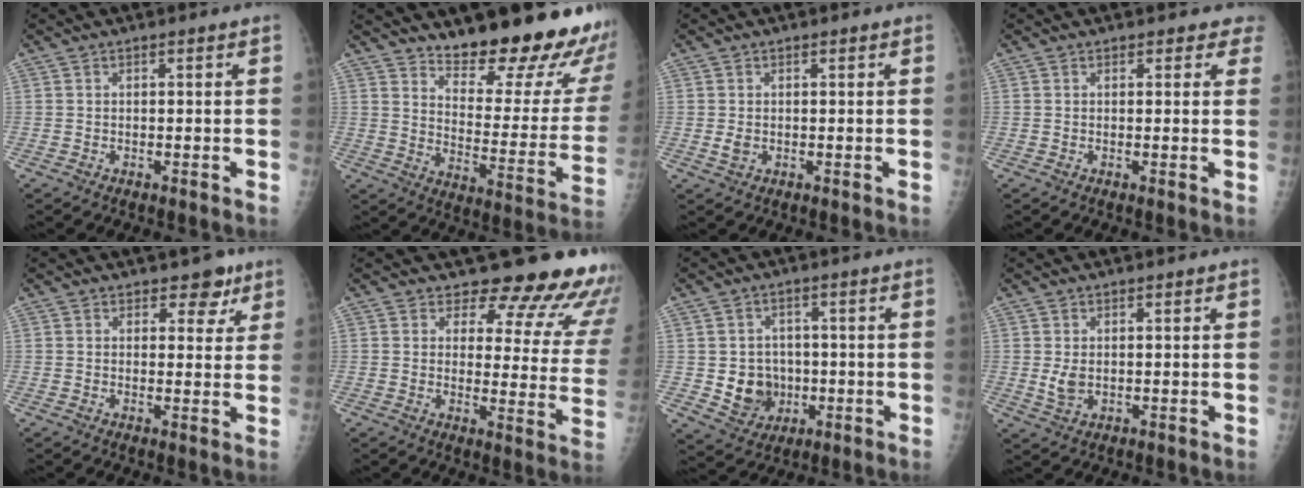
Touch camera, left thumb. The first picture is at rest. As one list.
[{"total": 23.6, "force": [18.5, 6.2, 13.2], "torque": [-0.143, -0.148, 0.248]}, {"total": 1.6, "force": [0.0, 1.2, 1.0], "torque": [-0.016, -0.002, 0.003]}, {"total": 3.0, "force": [2.5, 1.6, 0.2], "torque": [0.032, -0.010, 0.009]}, {"total": 4.6, "force": [3.0, 2.9, 1.9], "torque": [0.010, -0.013, 0.037]}, {"total": 17.3, "force": [16.0, 5.1, 4.4], "torque": [0.000, -0.137, 0.169]}, {"total": 8.1, "force": [-0.9, 7.2, 3.5], "torque": [-0.019, 0.005, -0.002]}, {"total": 2.9, "force": [0.4, 2.1, 2.0], "torque": [-0.032, -0.009, 0.014]}]